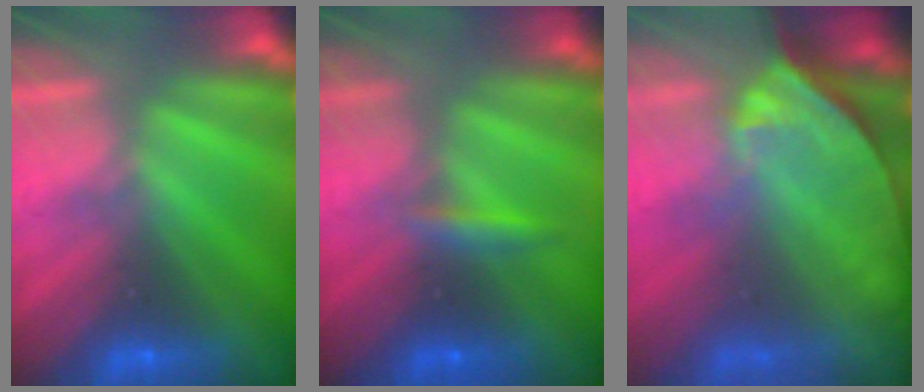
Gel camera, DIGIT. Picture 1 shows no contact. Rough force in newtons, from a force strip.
{"total": 2.4}
{"total": 11.7}